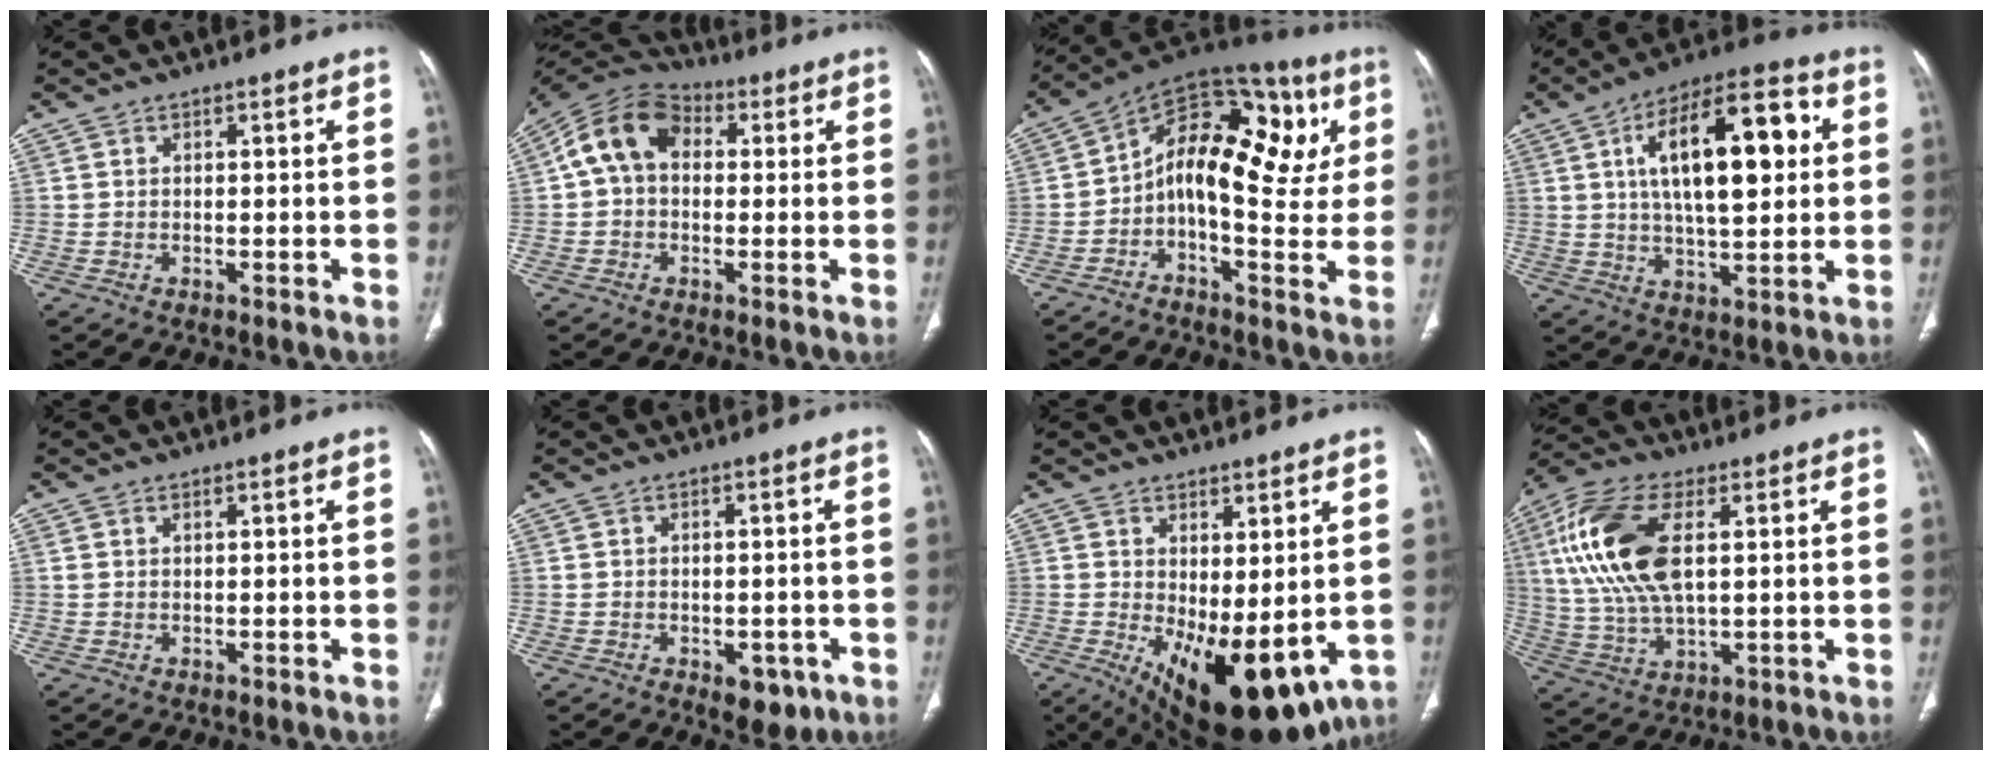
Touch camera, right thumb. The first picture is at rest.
{"total": 11.3, "force": [1.4, 8.3, 7.6], "torque": [-0.129, 0.035, 0.010]}
{"total": 20.1, "force": [2.4, 10.8, 16.8], "torque": [-0.209, 0.041, 0.024]}
{"total": 19.8, "force": [4.5, 8.4, 17.3], "torque": [-0.257, 0.013, 0.066]}
{"total": 0.7, "force": [0.4, 0.3, 0.5], "torque": [-0.014, 0.009, 0.011]}
{"total": 5.2, "force": [-2.2, 3.1, 3.6], "torque": [-0.026, 0.005, -0.017]}
{"total": 16.2, "force": [-3.2, 7.3, 14.1], "torque": [-0.208, -0.020, -0.020]}
{"total": 17.9, "force": [4.2, 8.7, 15.1], "torque": [-0.325, 0.003, 0.080]}